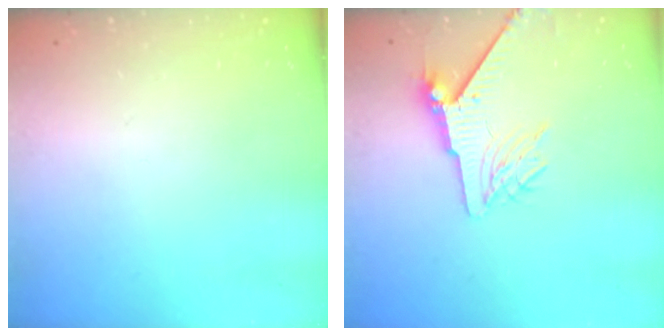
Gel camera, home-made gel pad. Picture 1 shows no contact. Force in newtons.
{"total": 7.3, "press": 7.2, "slide": 1.1}